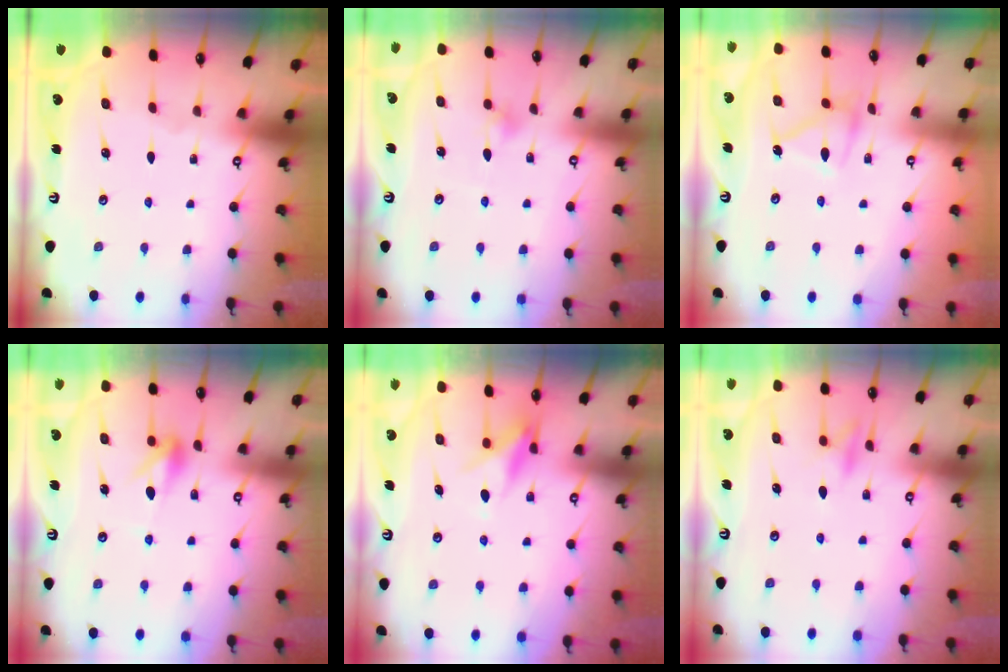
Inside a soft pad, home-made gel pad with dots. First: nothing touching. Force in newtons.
{"total": 5.5, "press": 5.3, "slide": 1.5}
{"total": 12.3, "press": 12.3, "slide": 0.4}
{"total": 7.2, "press": 7.2, "slide": 0.6}
{"total": 7.8, "press": 7.7, "slide": 1.1}
{"total": 9.9, "press": 9.9, "slide": 0.9}